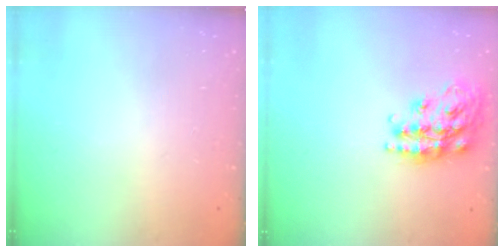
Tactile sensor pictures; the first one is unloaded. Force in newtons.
{"total": 19.4, "press": 19.4, "slide": 1.4}